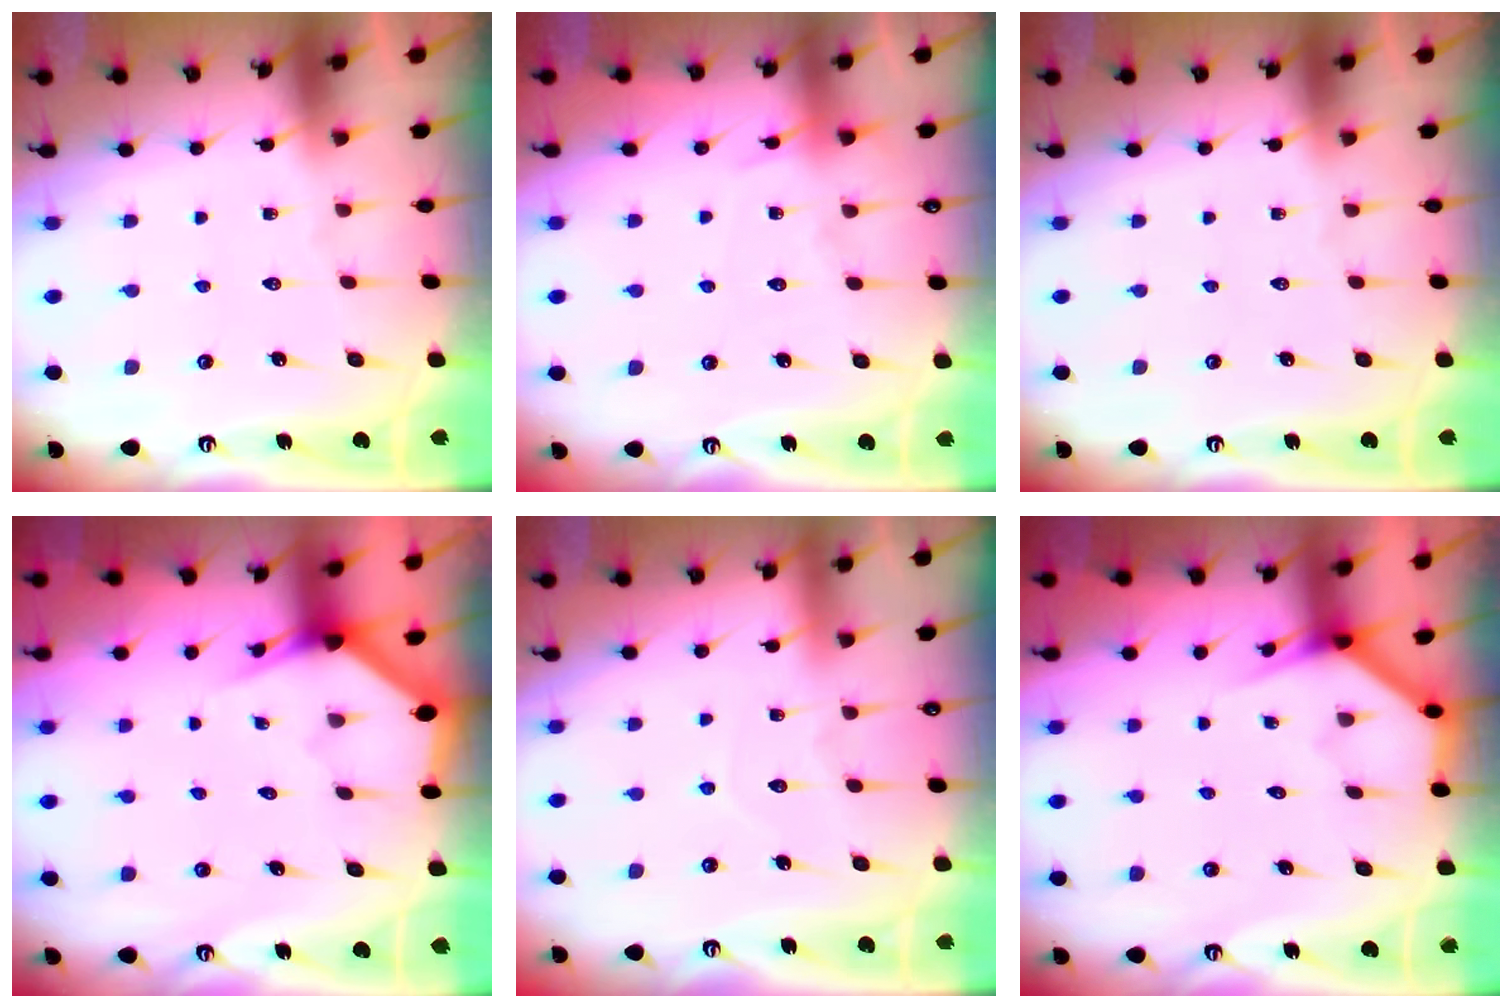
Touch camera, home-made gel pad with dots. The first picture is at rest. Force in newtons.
{"total": 4.3, "press": 4.2, "slide": 0.5}
{"total": 0.0}
{"total": 2.7, "press": 2.7, "slide": 0.1}
{"total": 4.6, "press": 4.6, "slide": 0.4}
{"total": 3.6, "press": 3.6, "slide": 0.3}